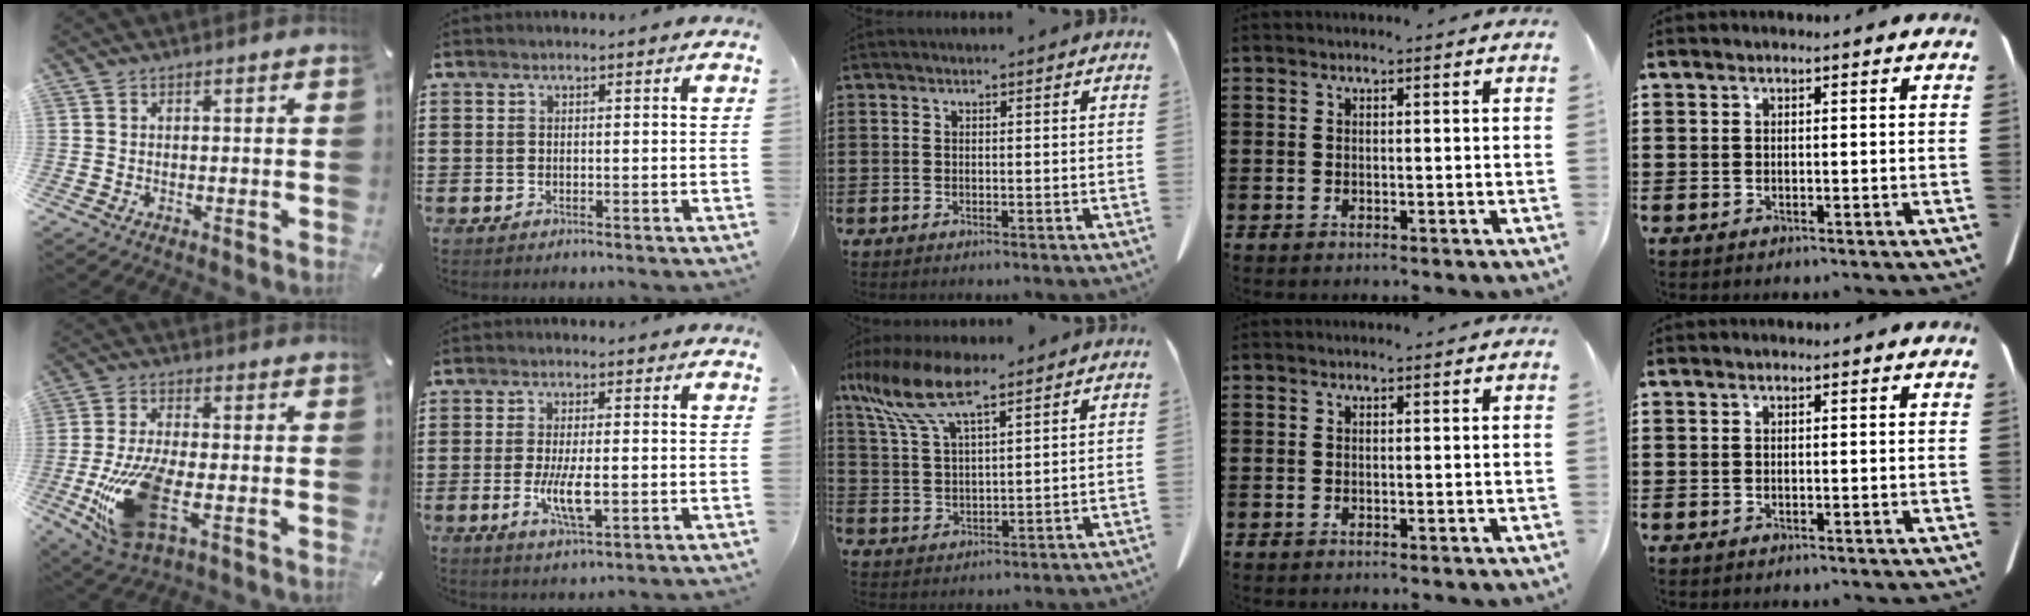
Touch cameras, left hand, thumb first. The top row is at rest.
{"thumb": {"total": 15.9, "force": [-4.5, 7.2, 13.5], "torque": [-0.282, -0.010, -0.067]}, "index": {"total": 6.5, "force": [-1.3, 1.9, 6.0], "torque": [-0.129, -0.012, -0.028]}, "middle": {"total": 9.9, "force": [6.7, 2.9, 6.7], "torque": [-0.160, -0.017, 0.118]}}